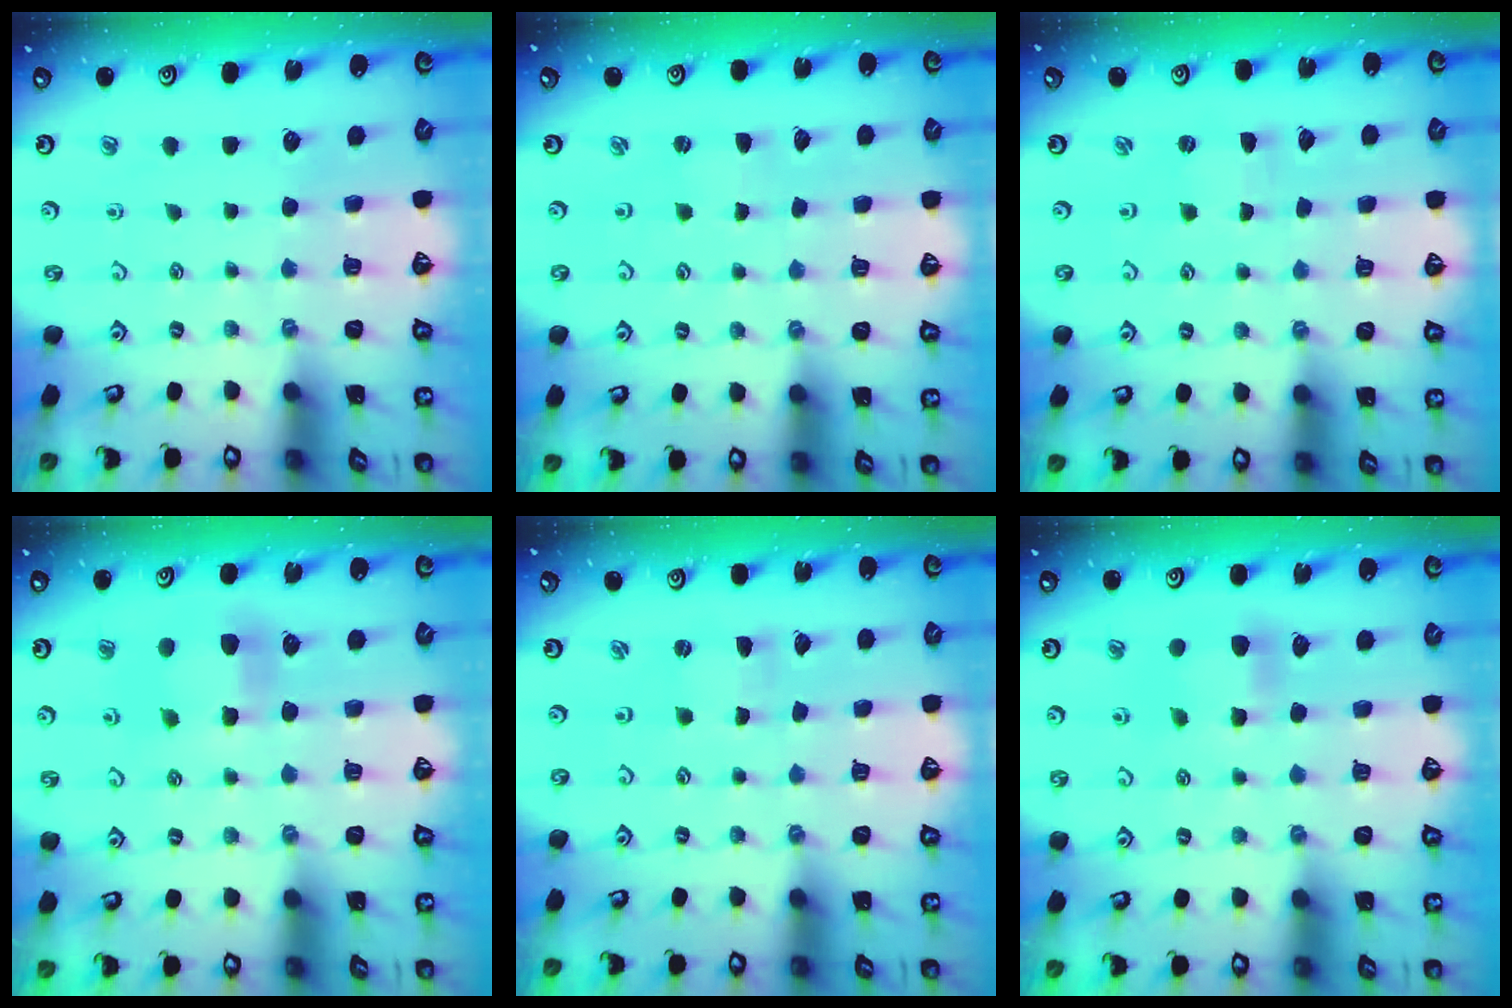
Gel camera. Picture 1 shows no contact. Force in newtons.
{"total": 0.5, "press": 0.5, "slide": 0.0}
{"total": 1.2, "press": 1.2, "slide": 0.2}
{"total": 5.6, "press": 5.6, "slide": 0.0}
{"total": 0.7, "press": 0.7, "slide": 0.2}
{"total": 6.2, "press": 6.1, "slide": 0.6}